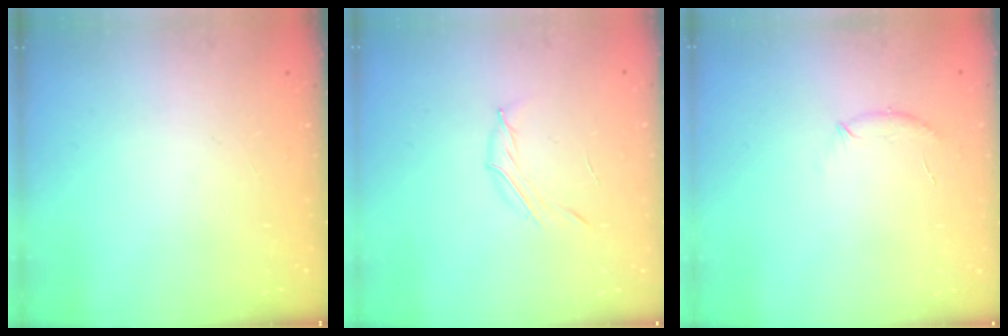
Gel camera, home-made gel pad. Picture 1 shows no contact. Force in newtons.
{"total": 4.2, "press": 4.0, "slide": 1.2}
{"total": 6.1, "press": 5.9, "slide": 1.4}